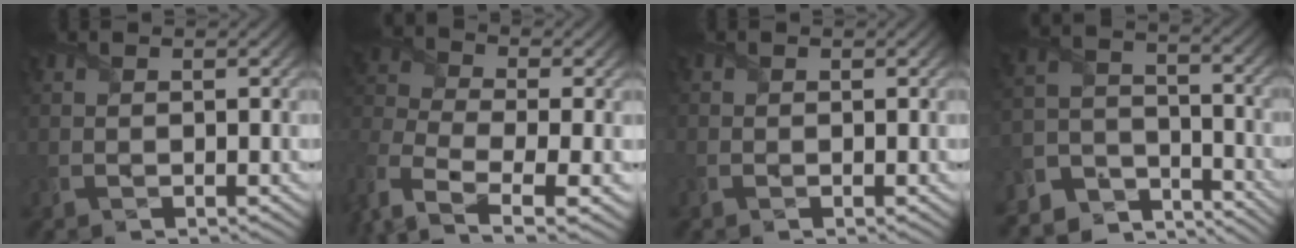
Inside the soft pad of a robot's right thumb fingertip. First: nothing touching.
{"total": 9.2, "force": [-5.1, 4.6, 6.2], "torque": [-0.173, -0.019, -0.107]}
{"total": 0.6, "force": [-0.1, 0.5, 0.0], "torque": [0.001, -0.002, -0.006]}
{"total": 9.0, "force": [-7.6, 4.2, 2.6], "torque": [-0.061, -0.013, -0.150]}